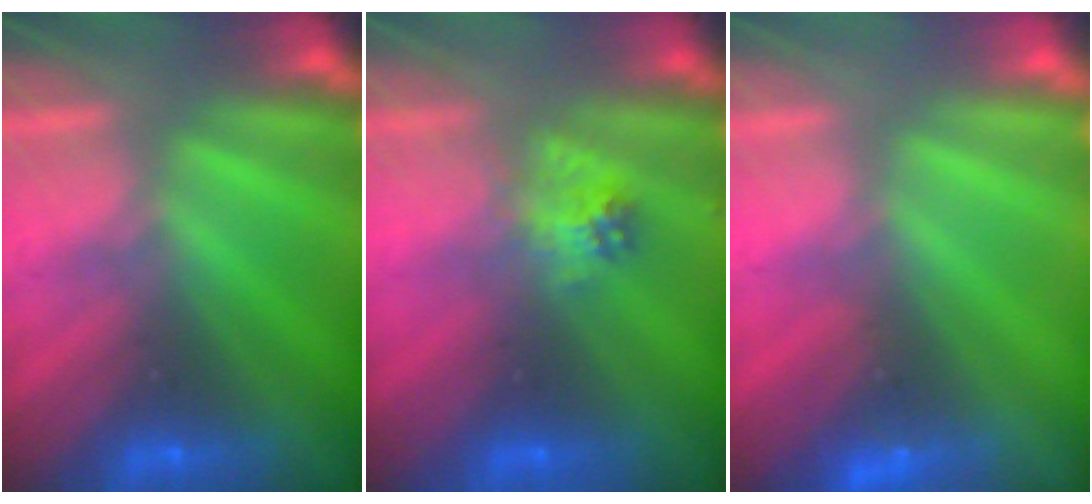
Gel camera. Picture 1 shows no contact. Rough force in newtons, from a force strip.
{"total": 2.3}
{"total": 2.3}